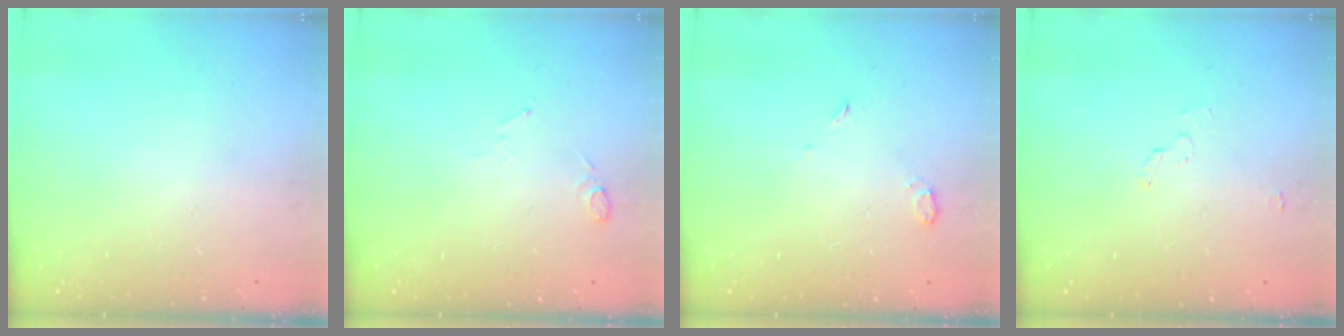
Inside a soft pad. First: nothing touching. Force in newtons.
{"total": 13.2, "press": 5.8, "slide": 11.9}
{"total": 3.3, "press": 3.3, "slide": 0.6}
{"total": 2.2, "press": 2.2, "slide": 0.2}